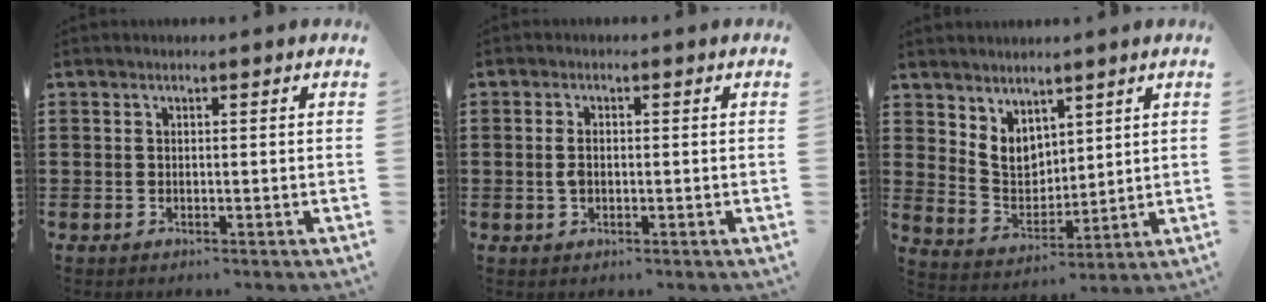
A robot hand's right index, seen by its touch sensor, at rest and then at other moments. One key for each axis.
{"total": 2.2, "fx": -0.1, "fy": 1.0, "fz": 1.9, "tx": -0.045, "ty": -0.002, "tz": -0.005}
{"total": 5.4, "fx": 3.6, "fy": 3.5, "fz": 1.8, "tx": -0.053, "ty": -0.005, "tz": 0.070}